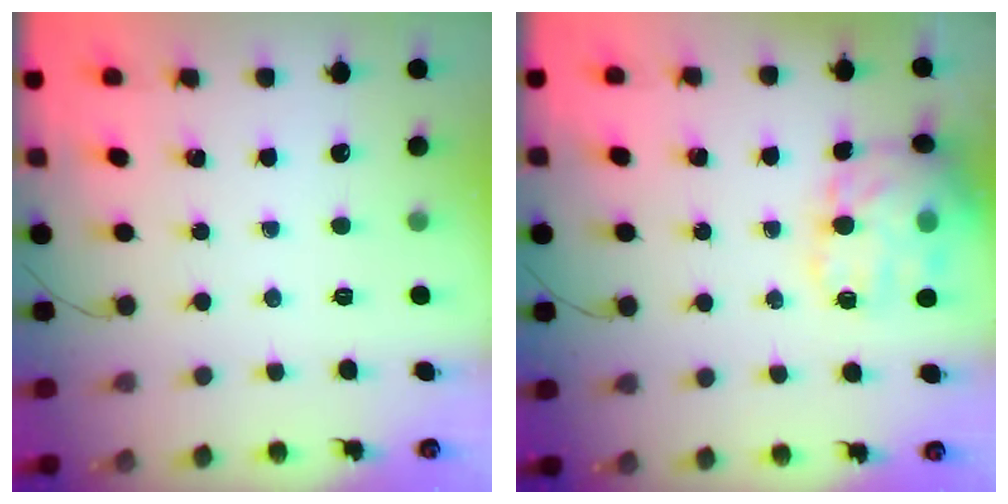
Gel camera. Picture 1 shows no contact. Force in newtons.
{"total": 16.6, "press": 16.5, "slide": 2.1}